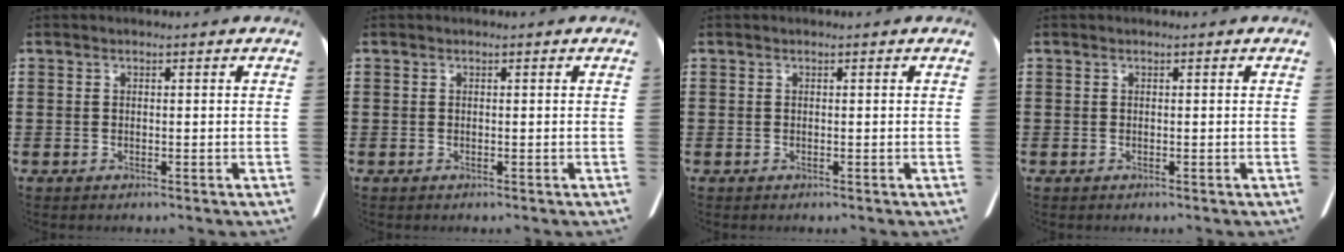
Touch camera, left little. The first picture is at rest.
{"total": 0.0}
{"total": 0.0}
{"total": 0.0}